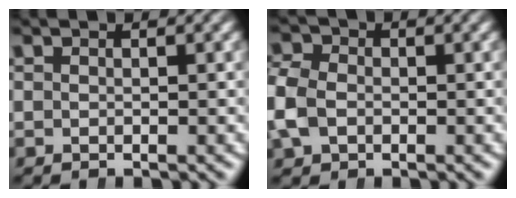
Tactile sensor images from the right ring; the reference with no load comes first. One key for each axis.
{"total": 3.7, "fx": -0.5, "fy": 3.2, "fz": 1.8, "tx": -0.053, "ty": -0.005, "tz": -0.006}